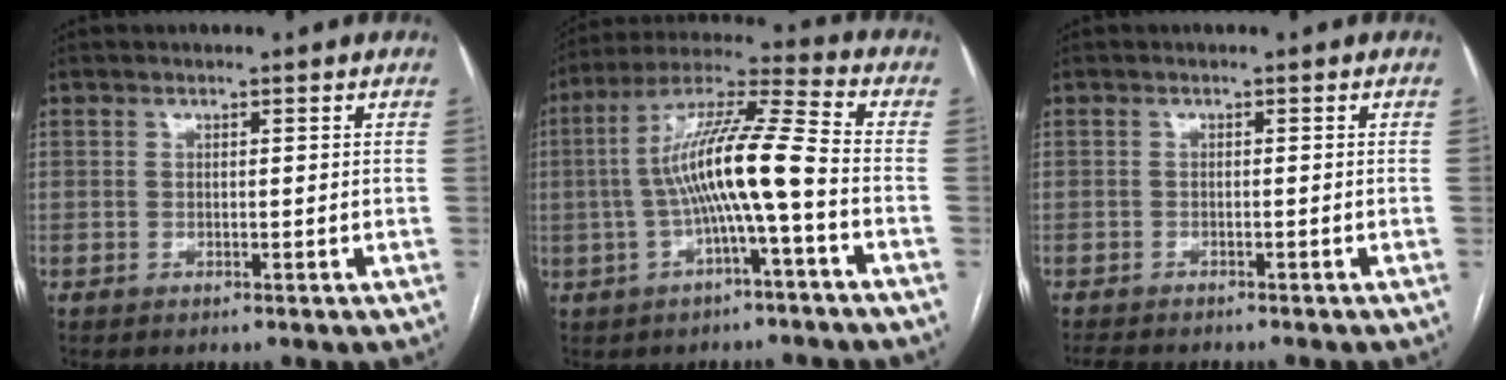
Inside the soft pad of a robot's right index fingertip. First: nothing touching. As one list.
[{"total": 12.6, "force": [-2.0, 0.5, 12.5], "torque": [-0.236, 0.028, -0.039]}, {"total": 4.5, "force": [-4.1, 1.1, 1.6], "torque": [-0.024, -0.010, -0.062]}]